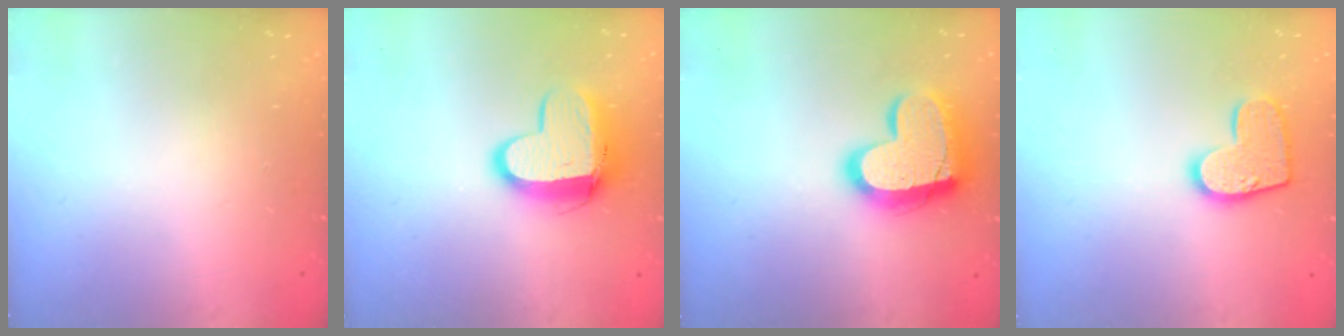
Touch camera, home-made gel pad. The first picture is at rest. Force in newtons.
{"total": 11.6, "press": 11.5, "slide": 1.2}
{"total": 17.2, "press": 17.2, "slide": 1.3}
{"total": 12.0, "press": 11.9, "slide": 0.7}